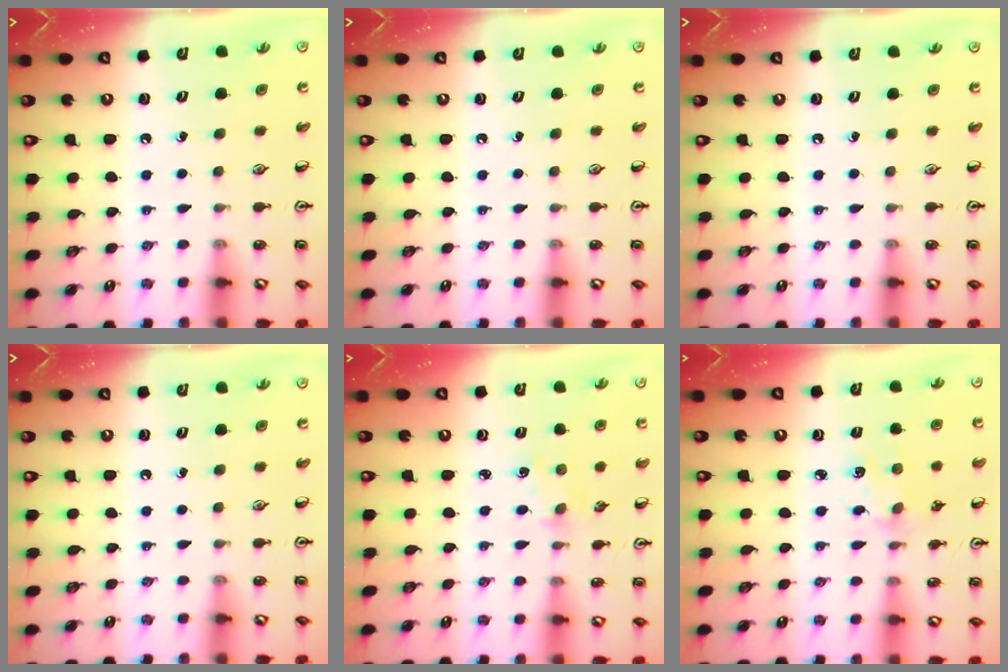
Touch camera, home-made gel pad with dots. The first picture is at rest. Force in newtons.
{"total": 0.0}
{"total": 0.0}
{"total": 0.0}
{"total": 2.2, "press": 2.1, "slide": 0.3}
{"total": 3.0, "press": 3.0, "slide": 0.2}